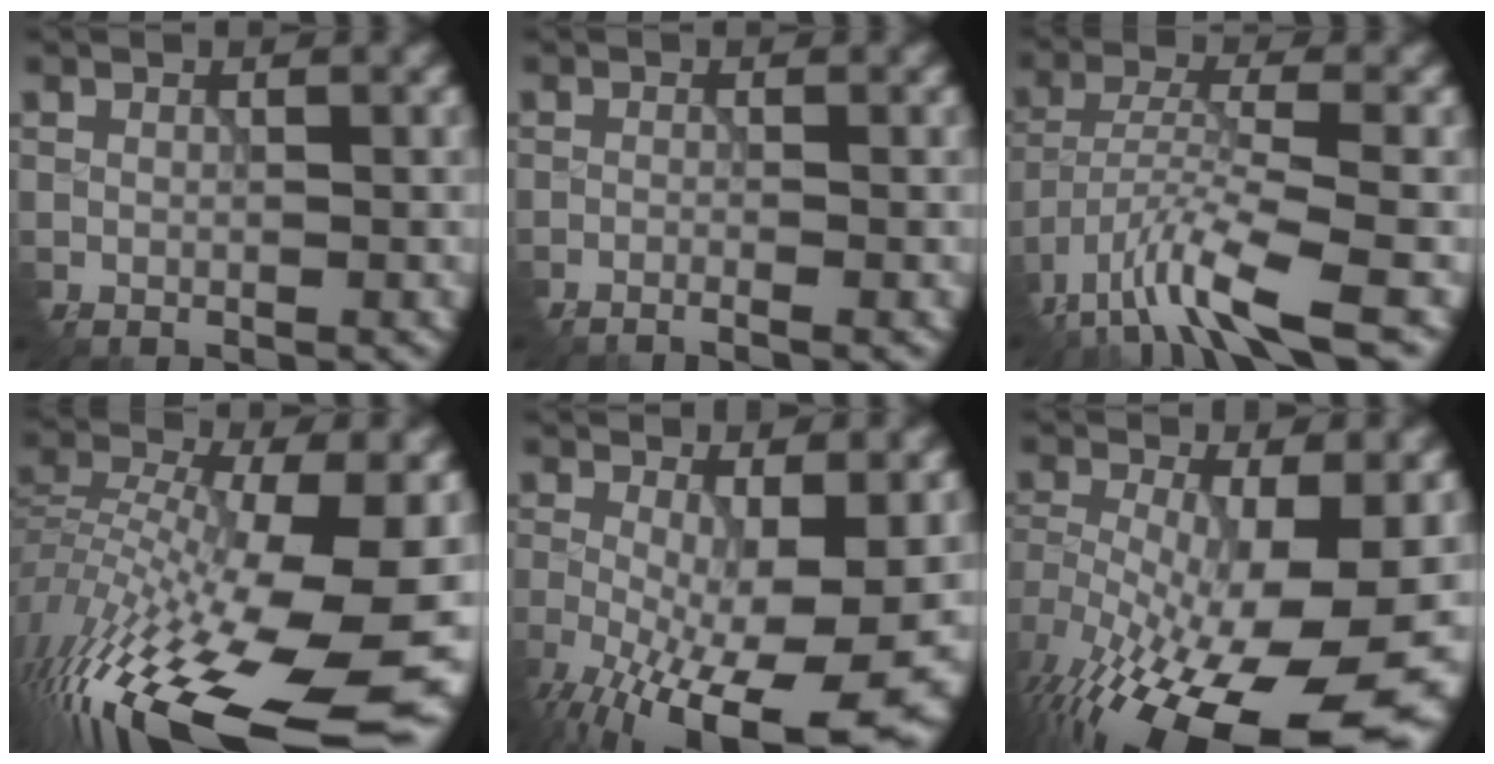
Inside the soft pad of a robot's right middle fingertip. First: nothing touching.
{"total": 1.8, "force": [-1.3, 0.3, 1.2], "torque": [-0.025, -0.004, -0.023]}
{"total": 7.6, "force": [-5.3, 1.4, 5.2], "torque": [-0.104, -0.004, -0.103]}
{"total": 17.6, "force": [-8.6, 6.3, 14.0], "torque": [-0.288, -0.017, -0.146]}
{"total": 14.5, "force": [-5.6, 6.0, 11.9], "torque": [-0.213, -0.036, -0.068]}
{"total": 18.1, "force": [-7.9, 8.0, 14.2], "torque": [-0.248, -0.049, -0.106]}